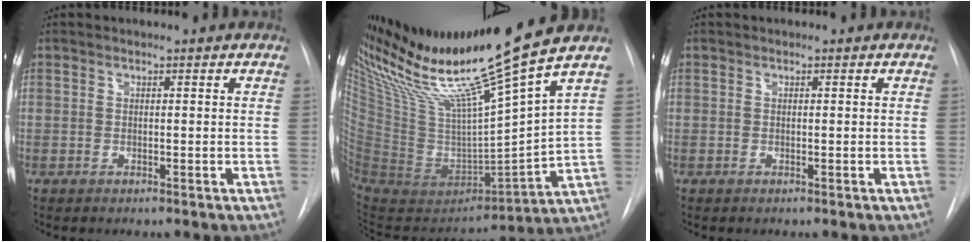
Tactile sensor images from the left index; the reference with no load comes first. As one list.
[{"total": 25.1, "force": [19.5, -1.5, 15.7], "torque": [-0.267, -0.040, 0.353]}, {"total": 0.0}]